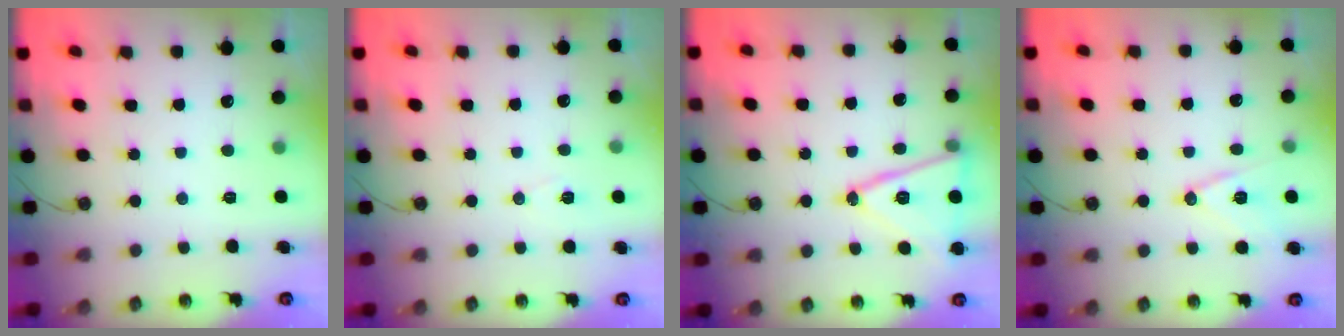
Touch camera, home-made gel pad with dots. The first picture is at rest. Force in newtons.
{"total": 6.9, "press": 5.2, "slide": 4.5}
{"total": 15.4, "press": 15.0, "slide": 3.4}
{"total": 11.8, "press": 11.3, "slide": 3.2}